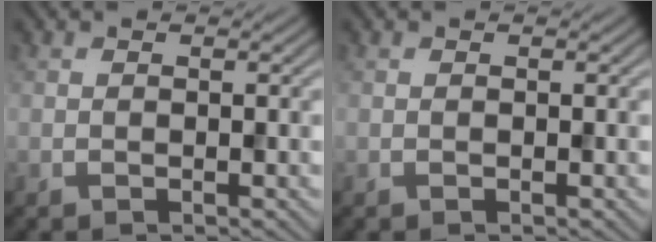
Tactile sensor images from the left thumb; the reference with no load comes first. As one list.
[{"total": 0.0}]